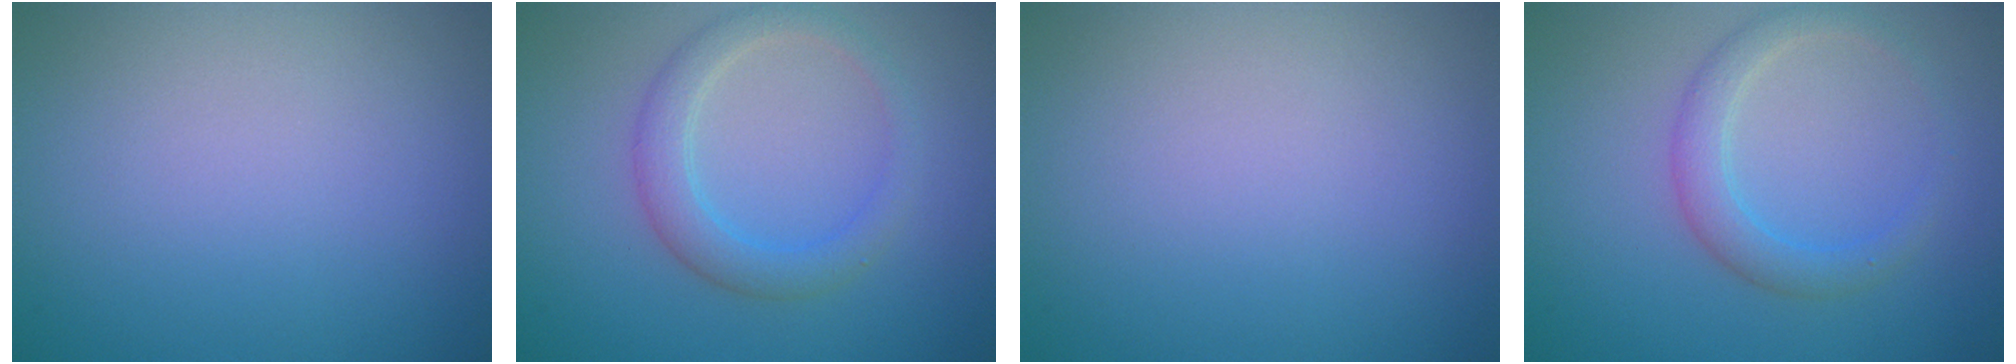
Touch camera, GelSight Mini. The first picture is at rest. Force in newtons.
{"total": 2.9, "press": 2.9, "slide": 0.4}
{"total": 0.0}
{"total": 2.7, "press": 2.6, "slide": 0.2}